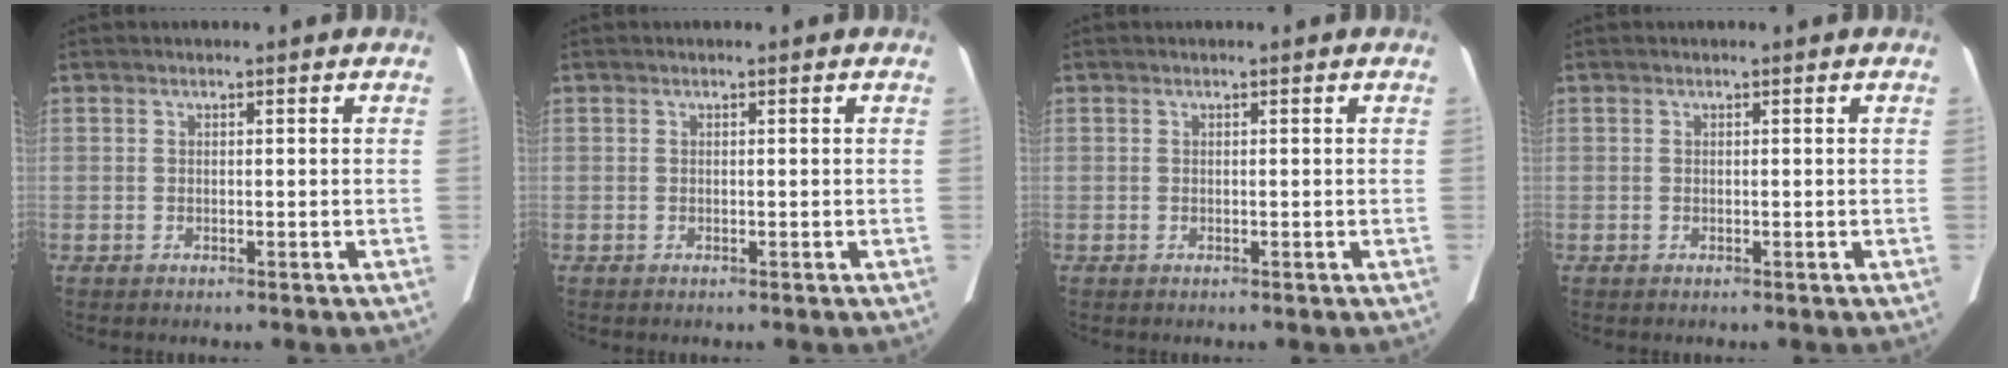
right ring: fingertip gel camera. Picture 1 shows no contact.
{"total": 0.0}
{"total": 0.0}
{"total": 0.0}